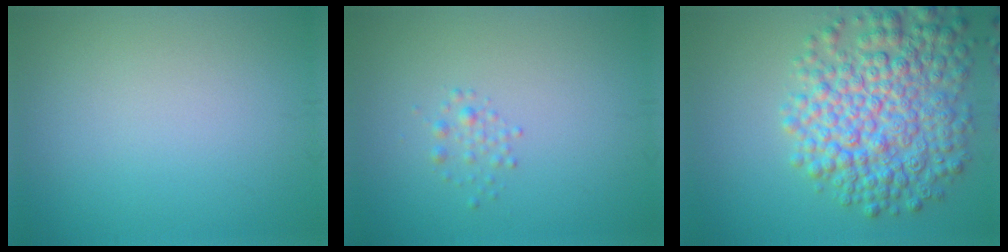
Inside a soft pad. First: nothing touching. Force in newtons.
{"total": 1.0, "press": 1.0, "slide": 0.0}
{"total": 9.1, "press": 9.1, "slide": 0.3}